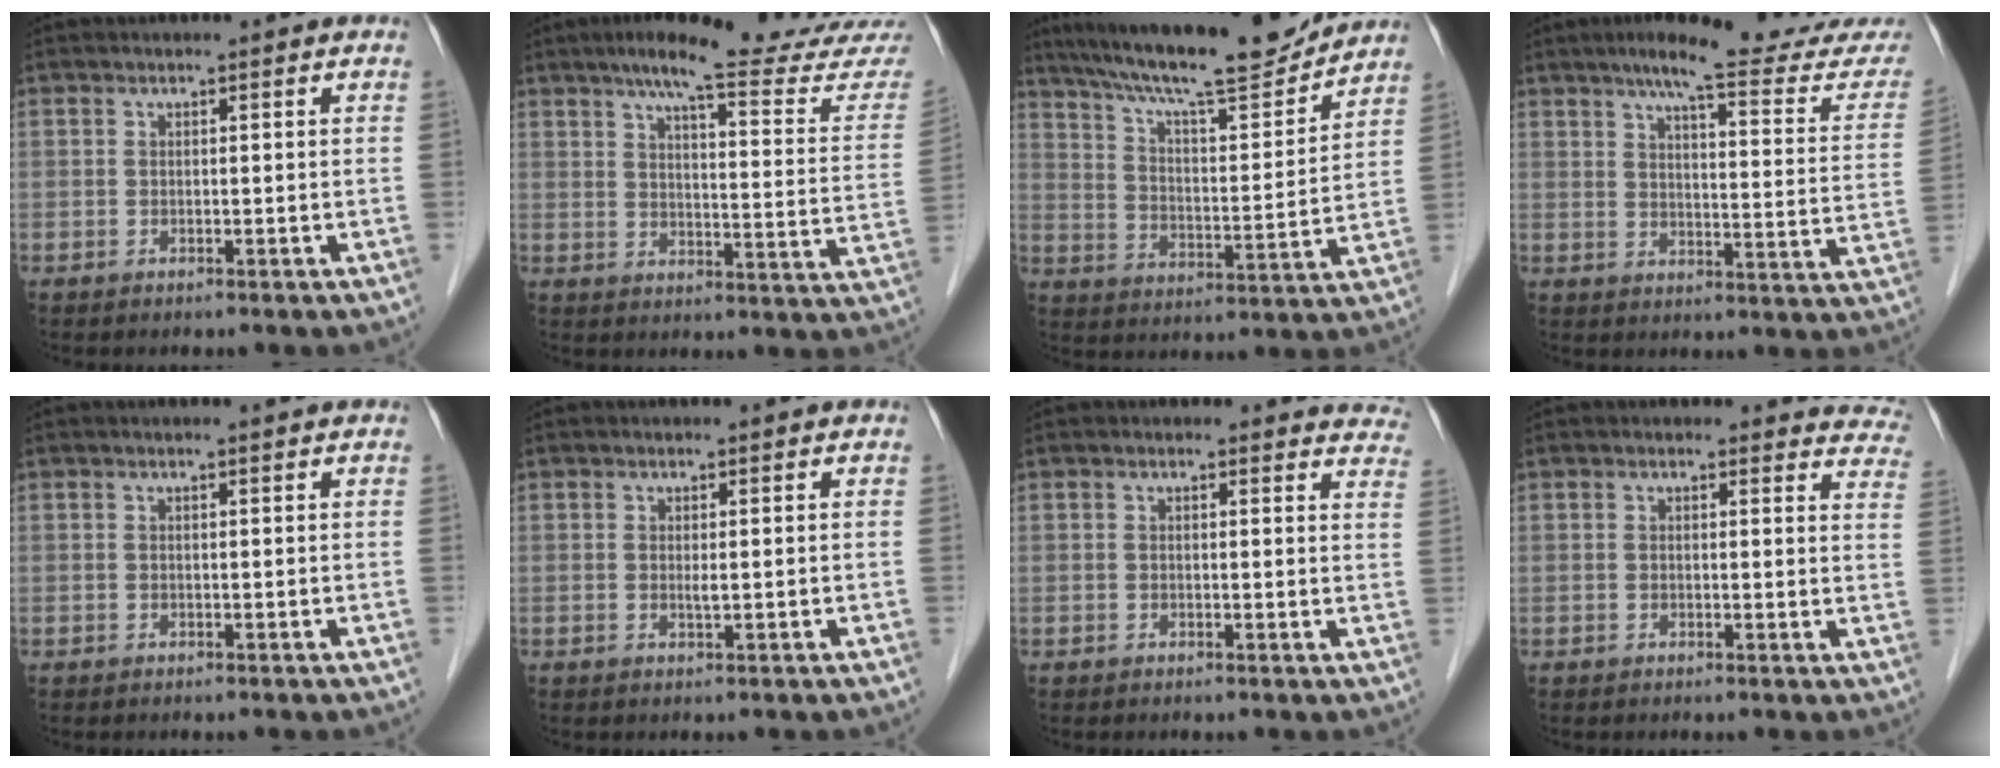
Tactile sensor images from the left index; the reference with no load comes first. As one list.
[{"total": 22.0, "force": [19.6, 0.4, 10.0], "torque": [-0.130, -0.062, 0.237]}, {"total": 18.7, "force": [16.6, 1.9, 8.5], "torque": [-0.148, 0.003, 0.254]}, {"total": 20.3, "force": [18.0, 1.3, 9.4], "torque": [-0.114, -0.046, 0.214]}, {"total": 1.1, "force": [0.9, 0.0, 0.6], "torque": [-0.009, 0.007, 0.016]}, {"total": 0.8, "force": [0.2, 0.1, 0.8], "torque": [-0.020, -0.004, 0.003]}, {"total": 8.5, "force": [8.2, 2.1, 0.6], "torque": [0.040, -0.030, 0.044]}, {"total": 10.3, "force": [9.9, 2.8, 0.8], "torque": [0.043, -0.043, 0.059]}]